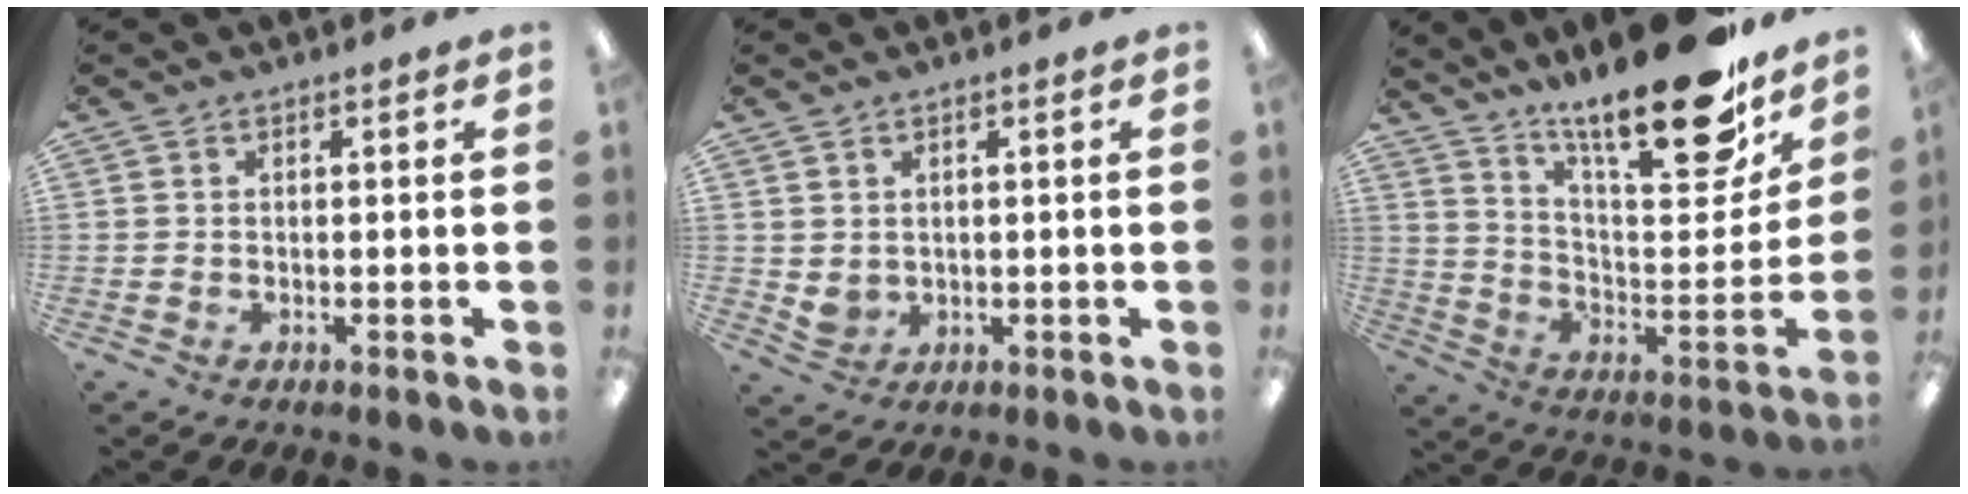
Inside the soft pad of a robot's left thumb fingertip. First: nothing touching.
{"total": 2.5, "force": [1.3, 2.0, 0.5], "torque": [-0.005, -0.005, 0.023]}
{"total": 24.6, "force": [19.2, 6.0, 14.2], "torque": [-0.209, -0.137, 0.311]}